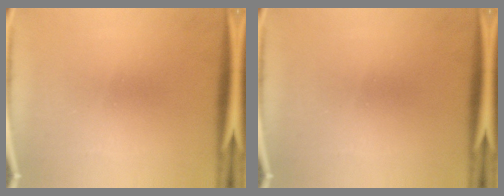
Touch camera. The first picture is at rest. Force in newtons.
{"total": 0.0}